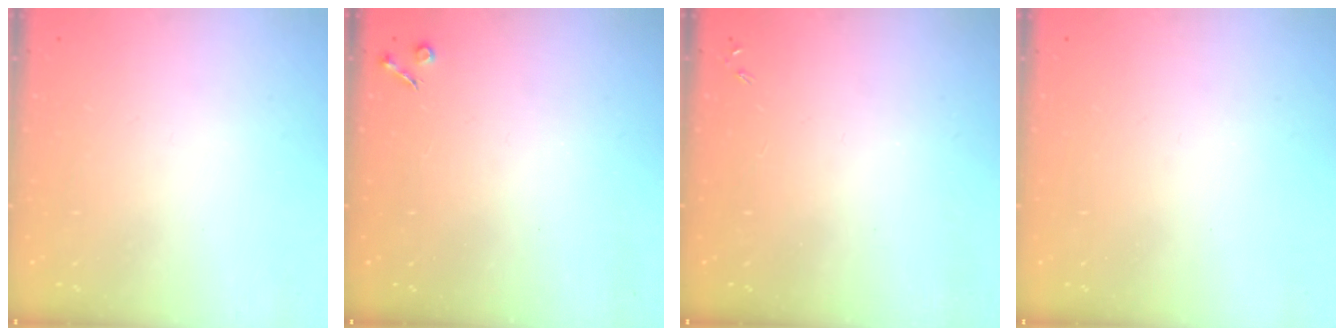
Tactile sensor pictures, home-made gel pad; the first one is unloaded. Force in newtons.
{"total": 2.7, "press": 2.6, "slide": 0.5}
{"total": 0.0}
{"total": 0.0}